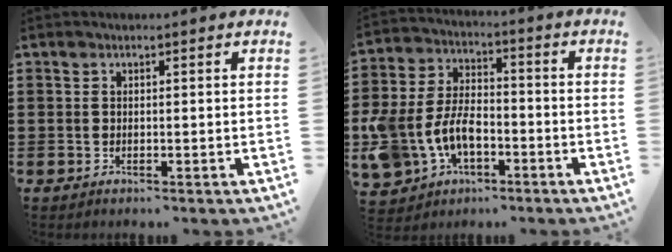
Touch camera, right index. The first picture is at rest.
{"total": 9.0, "force": [-3.0, 6.2, 5.8], "torque": [-0.160, 0.008, -0.063]}